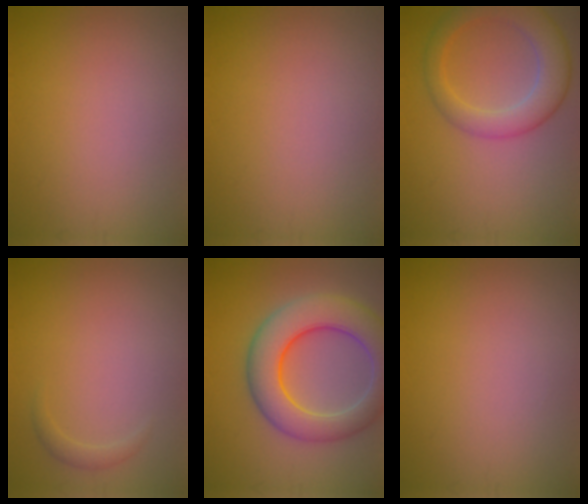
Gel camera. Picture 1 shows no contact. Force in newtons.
{"total": 0.0}
{"total": 5.4, "press": 5.4, "slide": 0.2}
{"total": 0.9, "press": 0.9, "slide": 0.0}
{"total": 9.0, "press": 9.0, "slide": 0.2}
{"total": 0.0}